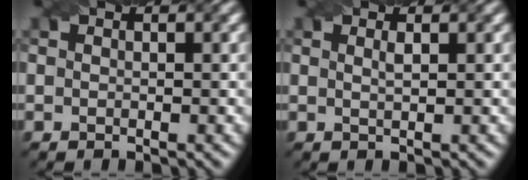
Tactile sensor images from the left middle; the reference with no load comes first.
{"total": 0.9, "force": [0.3, 0.2, 0.8], "torque": [-0.012, 0.002, 0.005]}